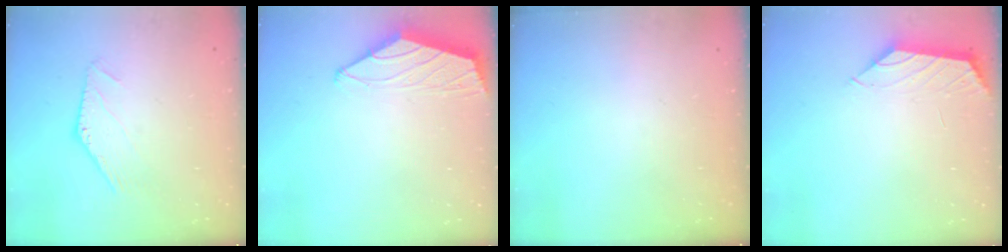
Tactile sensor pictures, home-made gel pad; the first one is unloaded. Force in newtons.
{"total": 1.4, "press": 1.3, "slide": 0.5}
{"total": 0.0}
{"total": 1.1, "press": 1.0, "slide": 0.4}